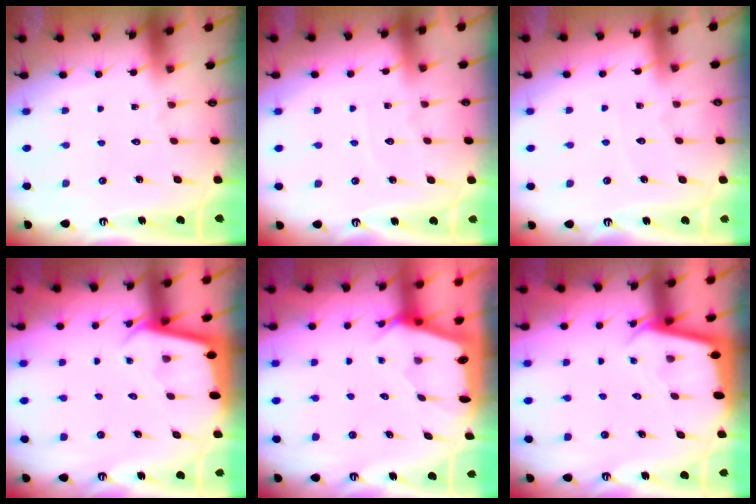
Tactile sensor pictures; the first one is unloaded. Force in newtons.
{"total": 4.0, "press": 4.0, "slide": 0.6}
{"total": 2.4, "press": 2.4, "slide": 0.4}
{"total": 2.5, "press": 2.5, "slide": 0.1}
{"total": 2.3, "press": 2.3, "slide": 0.3}
{"total": 2.5, "press": 2.5, "slide": 0.1}